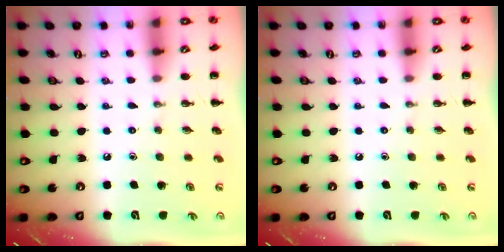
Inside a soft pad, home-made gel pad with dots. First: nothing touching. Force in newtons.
{"total": 0.0}